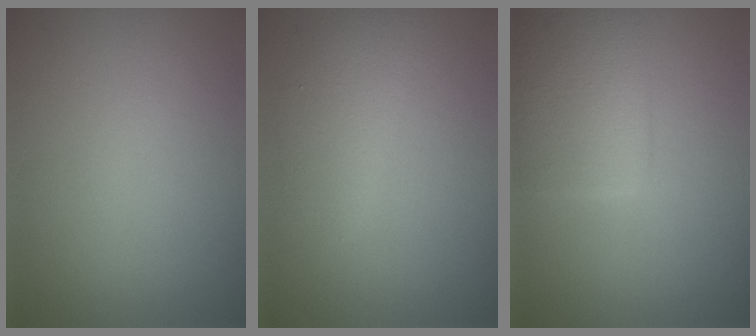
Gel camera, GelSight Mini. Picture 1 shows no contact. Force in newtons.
{"total": 3.0, "press": 3.0, "slide": 0.2}
{"total": 4.7, "press": 4.7, "slide": 0.2}